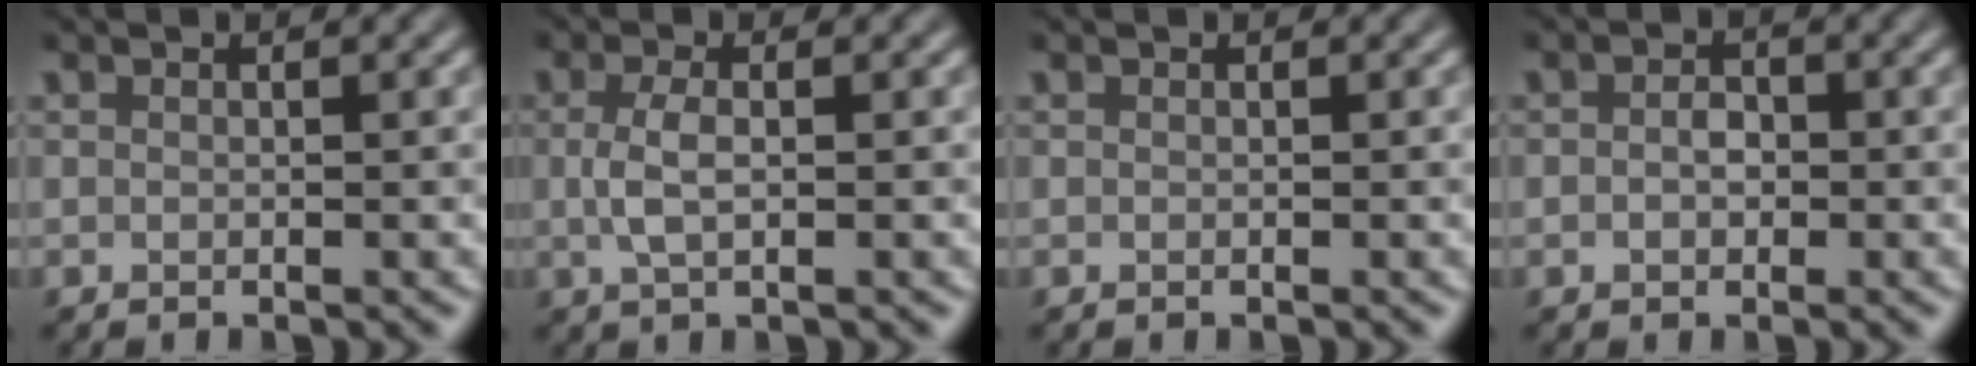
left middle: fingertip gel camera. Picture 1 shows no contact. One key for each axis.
{"total": 2.4, "fx": 0.0, "fy": 0.9, "fz": 2.2, "tx": -0.050, "ty": -0.001, "tz": 0.000}
{"total": 0.0}
{"total": 1.6, "fx": -0.2, "fy": 1.2, "fz": 1.1, "tx": -0.019, "ty": 0.001, "tz": -0.007}